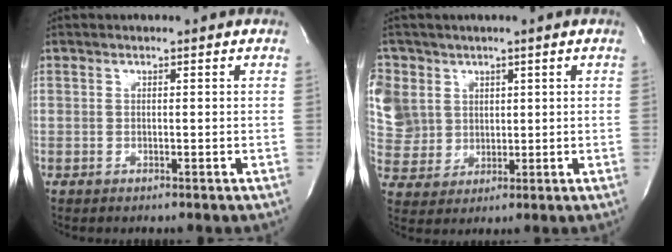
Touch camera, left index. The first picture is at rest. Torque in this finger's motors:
{"motor_torque": [0.40, -0.27, 0.12, 0.03]}